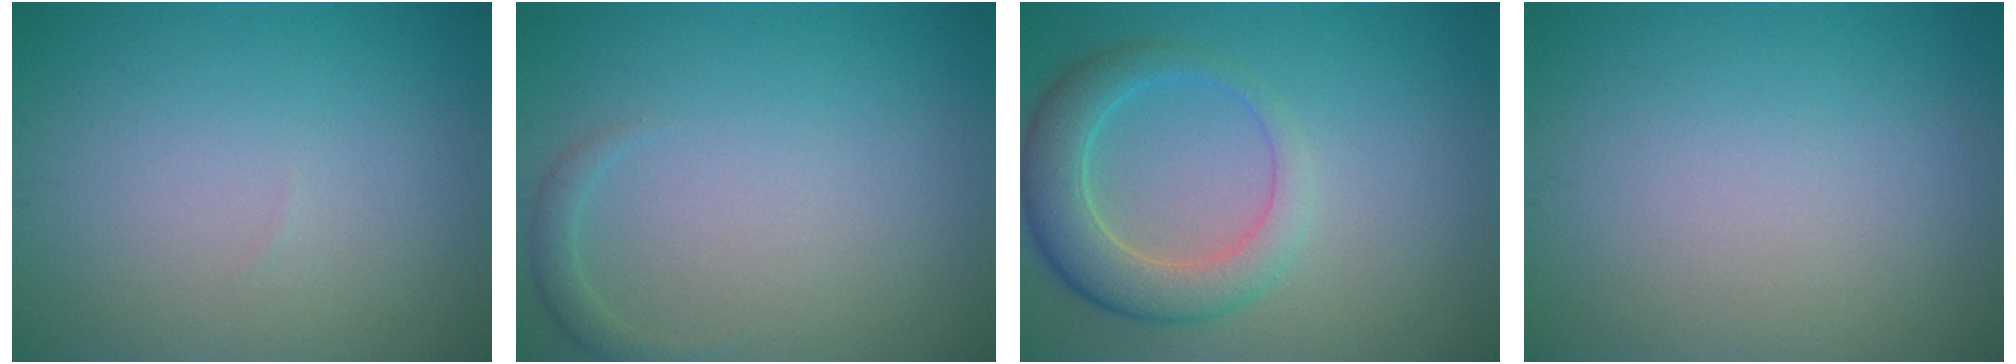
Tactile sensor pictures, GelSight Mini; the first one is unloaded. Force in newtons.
{"total": 1.2, "press": 1.1, "slide": 0.1}
{"total": 5.0, "press": 5.0, "slide": 0.5}
{"total": 0.0}